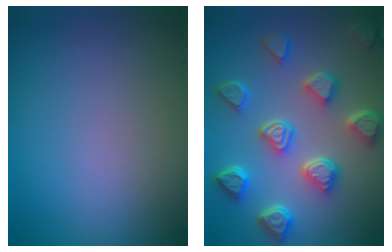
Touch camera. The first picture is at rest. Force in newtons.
{"total": 7.0, "press": 5.7, "slide": 4.1}